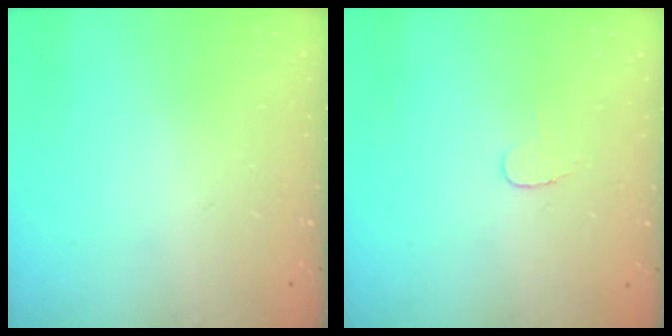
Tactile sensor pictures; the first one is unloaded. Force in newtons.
{"total": 4.3, "press": 4.3, "slide": 0.3}